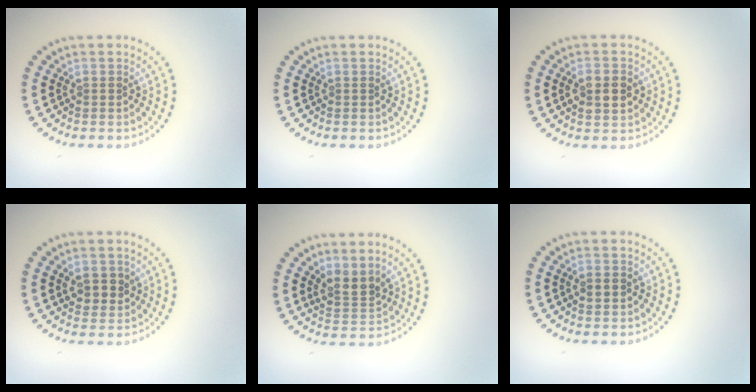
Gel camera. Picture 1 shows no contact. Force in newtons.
{"total": 0.0}
{"total": 2.7, "press": 2.7, "slide": 0.1}
{"total": 2.2, "press": 2.1, "slide": 0.7}
{"total": 2.6, "press": 2.0, "slide": 1.6}
{"total": 1.9, "press": 1.9, "slide": 0.1}